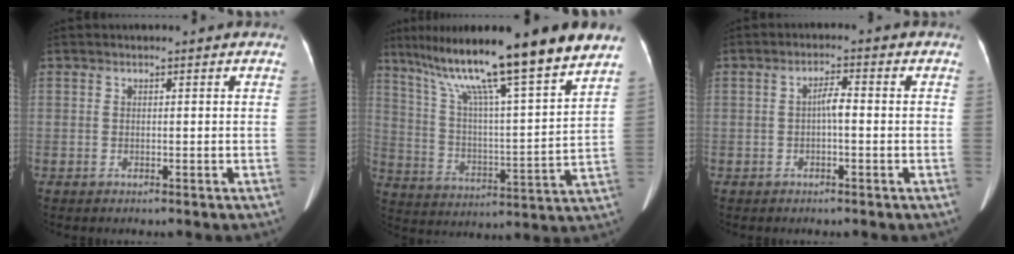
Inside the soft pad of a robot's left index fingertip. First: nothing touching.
{"total": 21.9, "force": [16.5, 0.2, 14.4], "torque": [-0.240, 0.021, 0.264]}
{"total": 2.5, "force": [-0.3, 0.7, 2.4], "torque": [-0.041, 0.009, -0.006]}